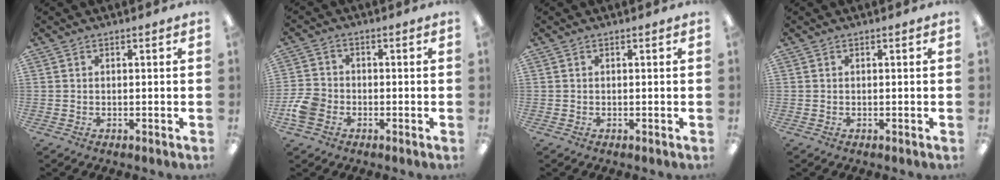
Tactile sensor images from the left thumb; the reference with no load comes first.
{"total": 6.3, "force": [-2.3, 4.9, 3.2], "torque": [-0.067, 0.015, -0.041]}
{"total": 0.0}
{"total": 0.0}